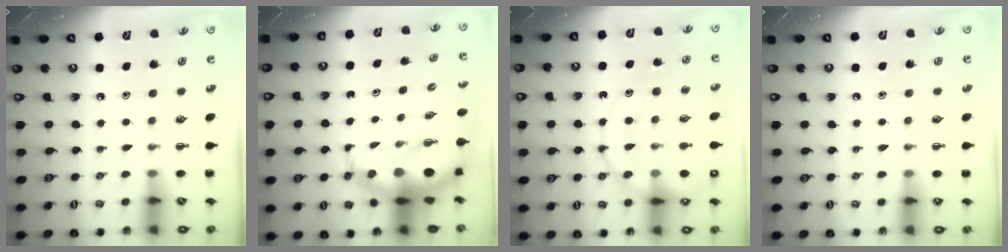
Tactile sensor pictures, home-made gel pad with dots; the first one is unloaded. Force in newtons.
{"total": 8.6, "press": 8.2, "slide": 2.3}
{"total": 14.5, "press": 14.4, "slide": 2.1}
{"total": 3.5, "press": 3.2, "slide": 1.3}